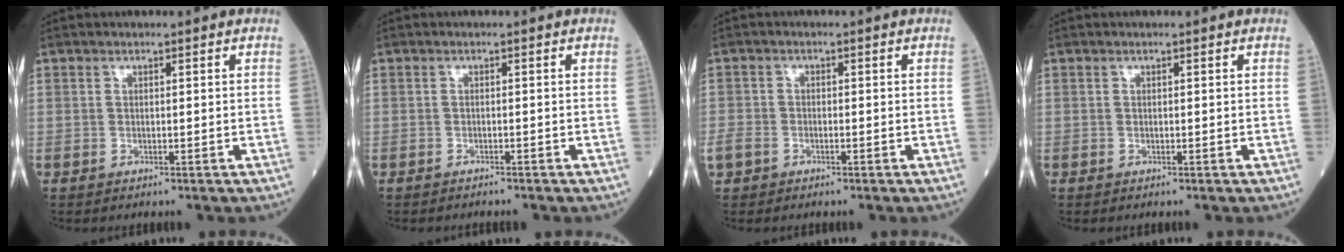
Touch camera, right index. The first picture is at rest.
{"total": 1.4, "force": [-1.3, 0.0, 0.3], "torque": [-0.006, -0.002, -0.016]}
{"total": 3.1, "force": [-1.8, 2.0, 1.5], "torque": [-0.036, 0.001, -0.033]}
{"total": 0.0}